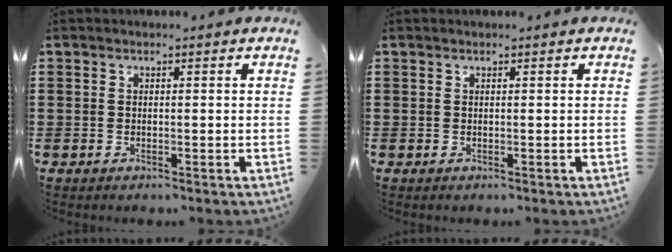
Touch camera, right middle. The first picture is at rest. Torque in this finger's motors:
{"motor_torque": [0.09, -0.04, -0.01, -0.01]}